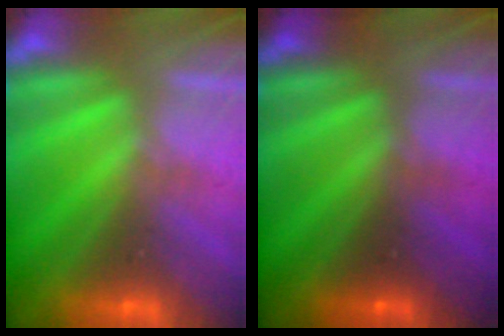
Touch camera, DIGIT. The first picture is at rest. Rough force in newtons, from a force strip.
{"total": 2.4}